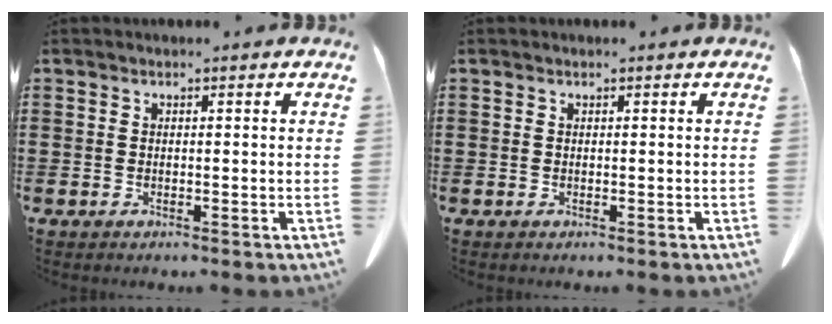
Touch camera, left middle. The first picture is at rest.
{"total": 0.0}